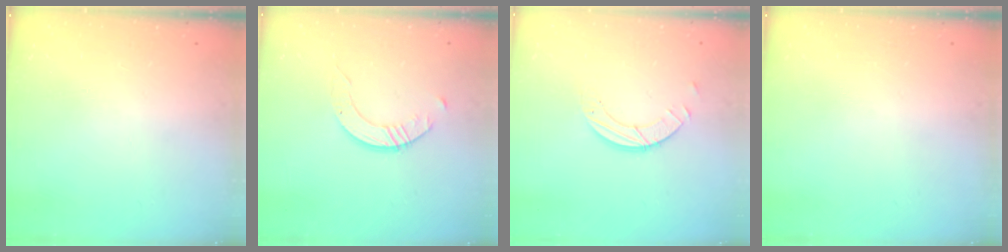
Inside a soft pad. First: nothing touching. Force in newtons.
{"total": 2.4, "press": 2.4, "slide": 0.3}
{"total": 3.9, "press": 3.9, "slide": 0.1}
{"total": 0.0}